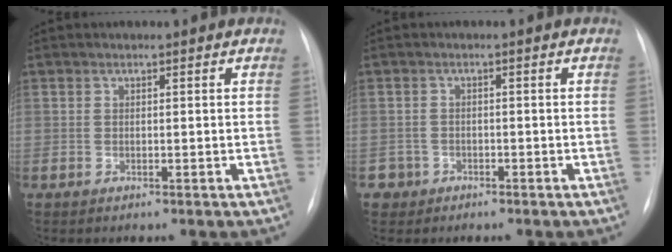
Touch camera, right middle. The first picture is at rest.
{"total": 2.3, "force": [-1.2, 1.9, -0.4], "torque": [0.008, 0.011, -0.023]}